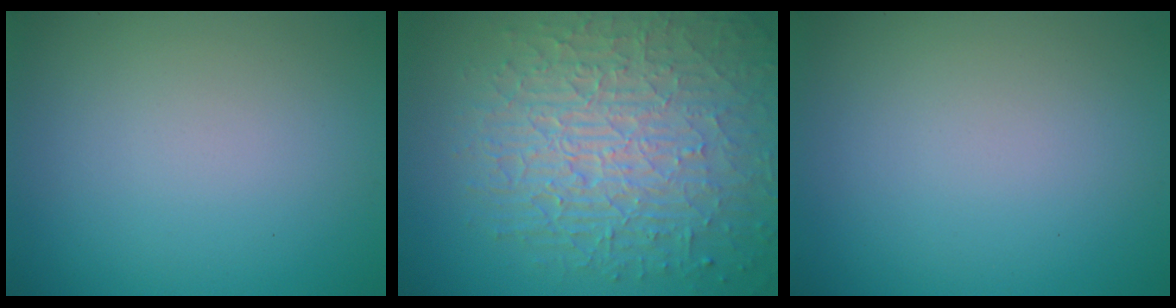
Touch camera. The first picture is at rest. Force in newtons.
{"total": 10.0, "press": 6.5, "slide": 7.6}
{"total": 0.0}